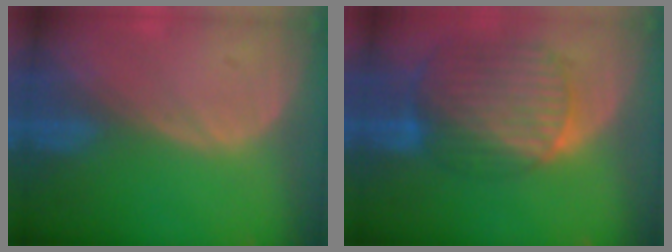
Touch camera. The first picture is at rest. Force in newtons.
{"total": 10.5, "press": 8.9, "slide": 5.5}